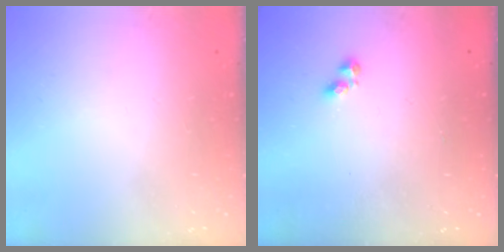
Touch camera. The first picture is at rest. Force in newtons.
{"total": 2.4, "press": 2.3, "slide": 0.4}